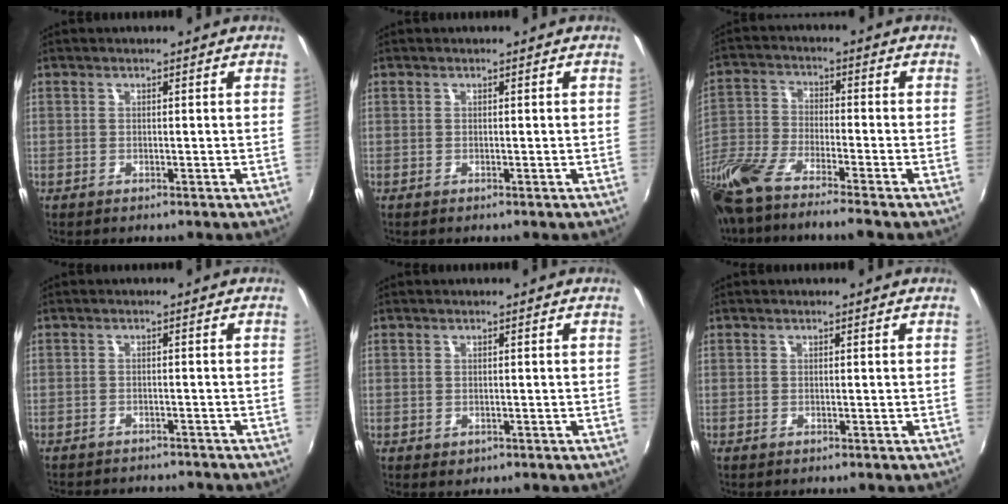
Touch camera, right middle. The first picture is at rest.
{"total": 0.0}
{"total": 14.1, "force": [-11.0, 2.1, 8.6], "torque": [-0.199, -0.035, -0.217]}
{"total": 8.6, "force": [-7.8, 2.2, 2.7], "torque": [-0.068, -0.012, -0.110]}
{"total": 0.7, "force": [-0.2, 0.6, 0.3], "torque": [-0.003, -0.001, -0.001]}
{"total": 0.0}